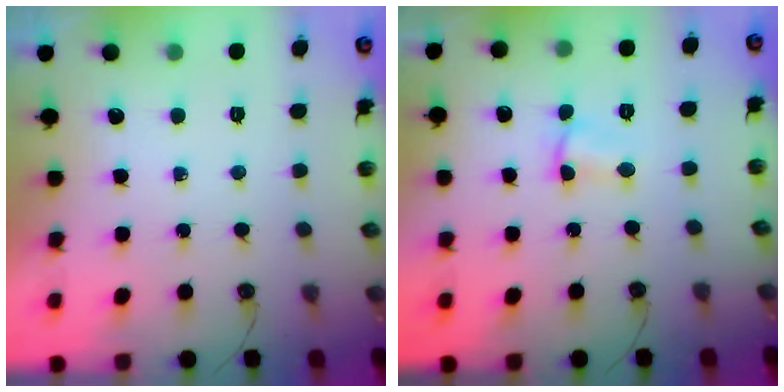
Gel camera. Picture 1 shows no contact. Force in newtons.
{"total": 1.6, "press": 1.5, "slide": 0.5}